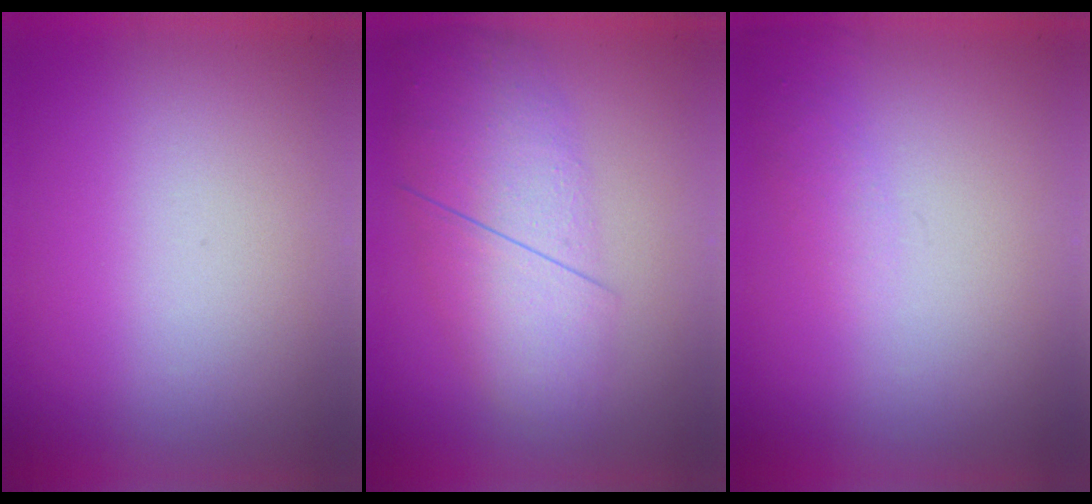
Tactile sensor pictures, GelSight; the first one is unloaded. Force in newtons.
{"total": 4.6}
{"total": 1.2}